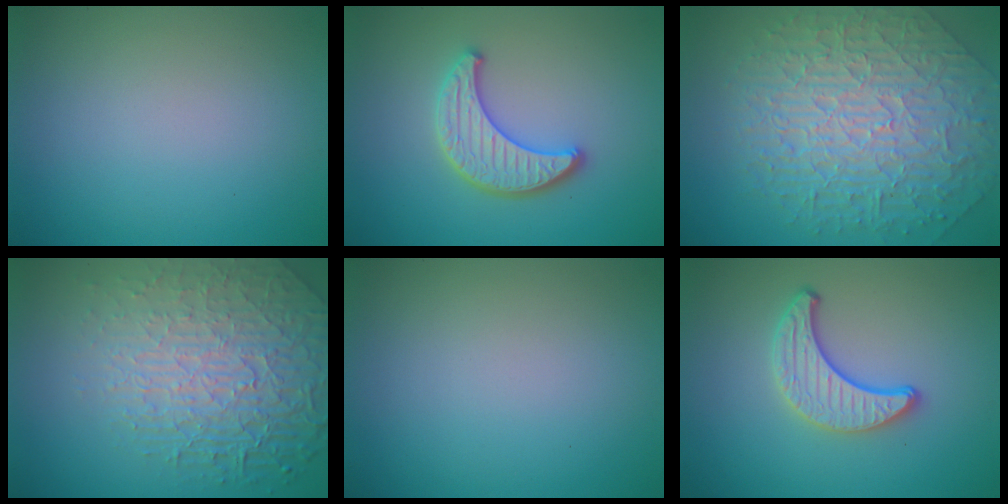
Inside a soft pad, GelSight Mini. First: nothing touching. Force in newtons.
{"total": 3.8, "press": 3.6, "slide": 1.2}
{"total": 9.1, "press": 6.8, "slide": 6.0}
{"total": 8.8, "press": 6.0, "slide": 6.4}
{"total": 0.0}
{"total": 3.6, "press": 3.1, "slide": 1.8}